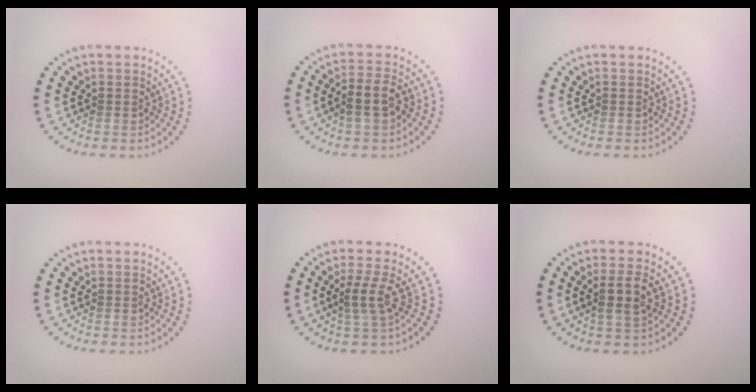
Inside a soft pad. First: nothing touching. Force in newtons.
{"total": 2.8, "press": 2.7, "slide": 0.8}
{"total": 0.0}
{"total": 0.0}
{"total": 2.2, "press": 1.7, "slide": 1.4}
{"total": 2.5, "press": 2.3, "slide": 1.0}